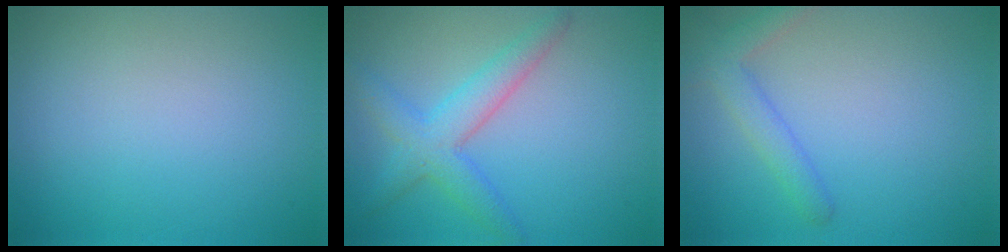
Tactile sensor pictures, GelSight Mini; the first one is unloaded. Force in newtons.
{"total": 3.9, "press": 3.9, "slide": 0.2}
{"total": 2.6, "press": 2.6, "slide": 0.2}